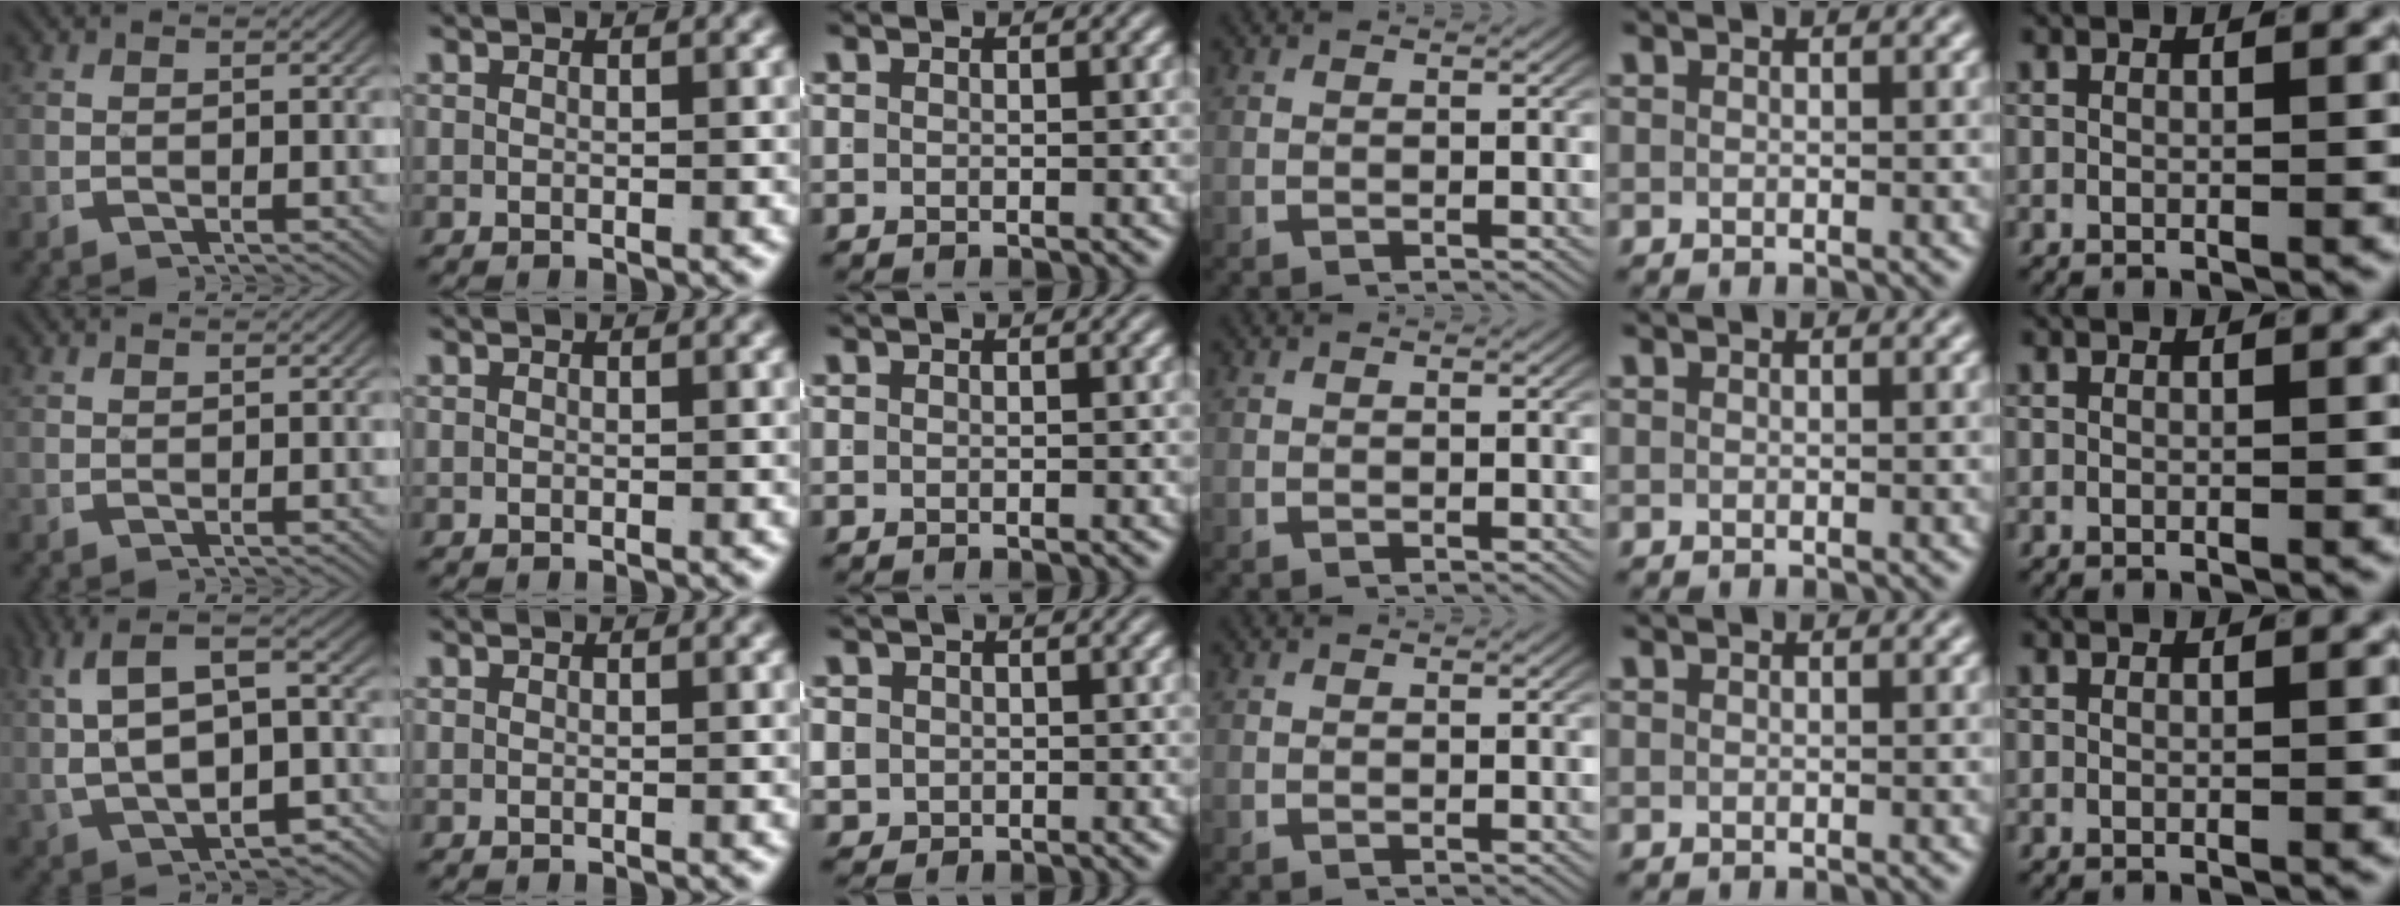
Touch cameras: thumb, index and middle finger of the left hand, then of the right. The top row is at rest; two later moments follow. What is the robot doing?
{"motion": "lift_and_place", "object": "shirt"}